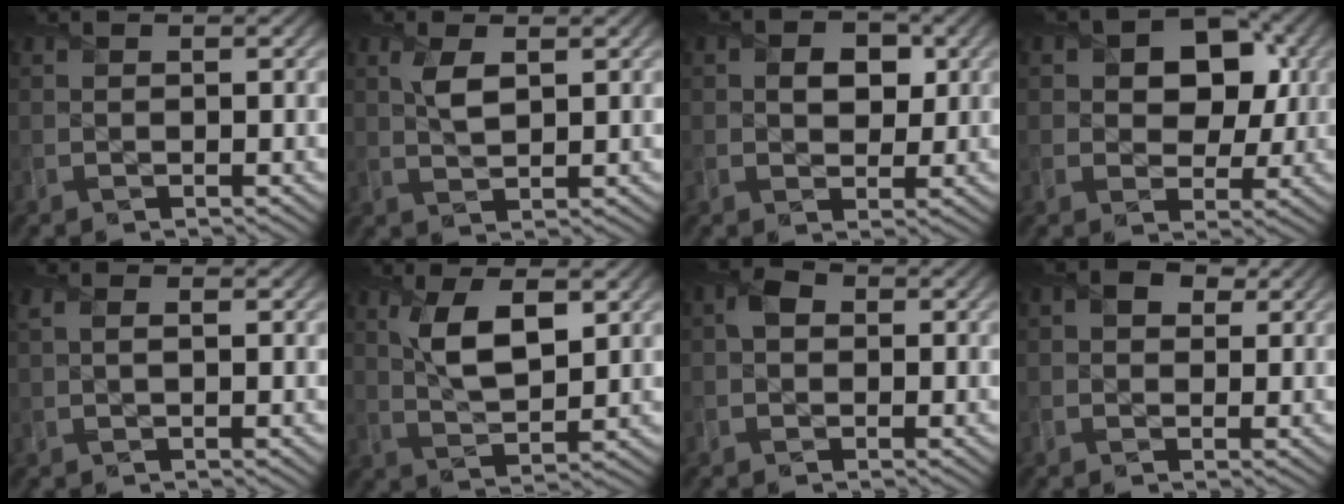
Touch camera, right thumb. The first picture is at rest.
{"total": 2.9, "force": [1.1, 1.2, 2.4], "torque": [-0.056, 0.001, 0.025]}
{"total": 3.4, "force": [0.7, 2.6, 2.1], "torque": [-0.036, -0.001, 0.006]}
{"total": 7.8, "force": [2.0, 5.7, 5.0], "torque": [-0.074, 0.004, 0.023]}
{"total": 1.5, "force": [0.4, 0.3, 1.4], "torque": [-0.028, 0.006, 0.006]}
{"total": 7.0, "force": [2.6, 2.9, 5.9], "torque": [-0.122, -0.001, 0.050]}
{"total": 2.0, "force": [-0.1, 1.8, 1.0], "torque": [-0.019, 0.002, -0.009]}
{"total": 2.6, "force": [0.7, 2.1, 1.3], "torque": [-0.022, -0.002, 0.003]}